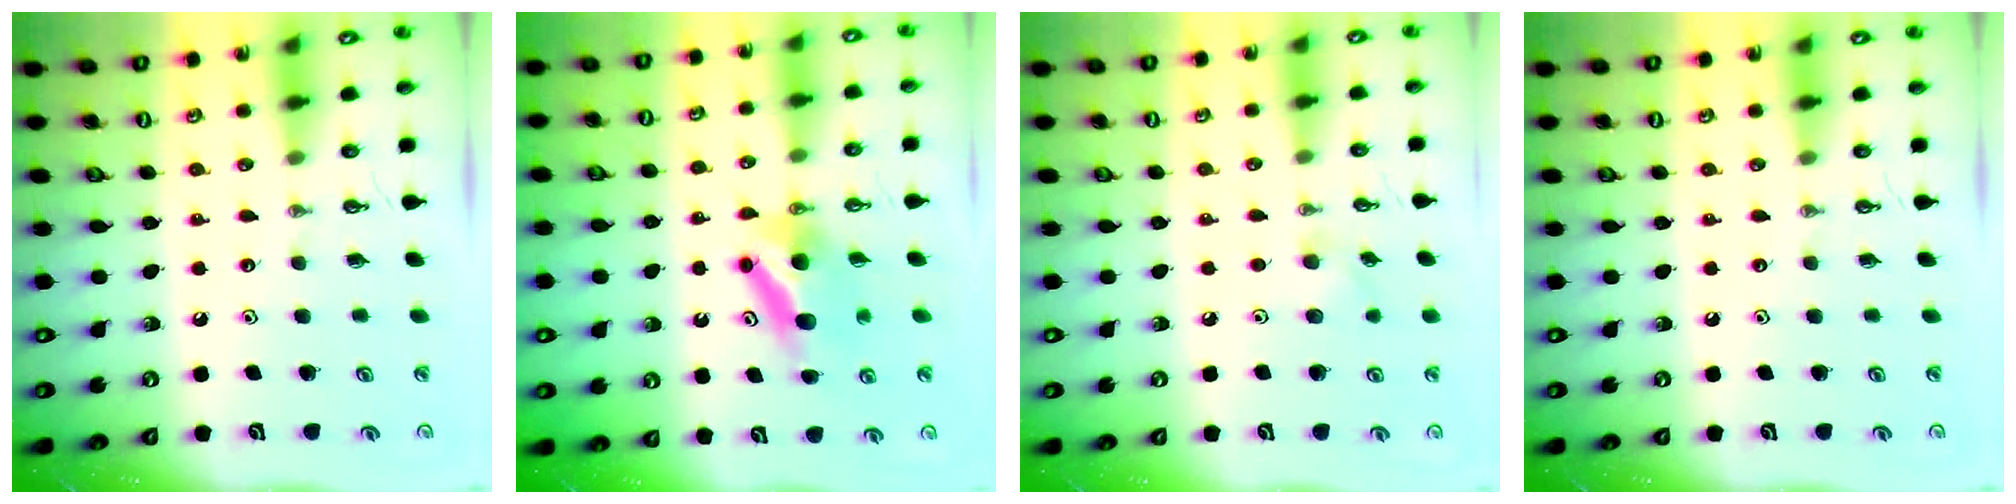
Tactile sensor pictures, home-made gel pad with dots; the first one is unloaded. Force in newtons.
{"total": 6.6, "press": 6.5, "slide": 1.2}
{"total": 4.7, "press": 4.6, "slide": 0.9}
{"total": 0.0}